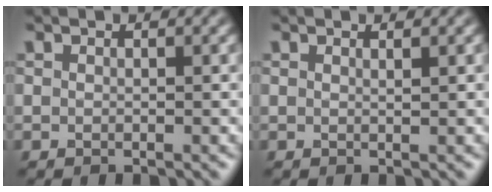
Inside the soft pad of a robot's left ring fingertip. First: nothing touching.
{"total": 0.7, "force": [0.5, 0.2, 0.4], "torque": [-0.001, 0.002, 0.007]}